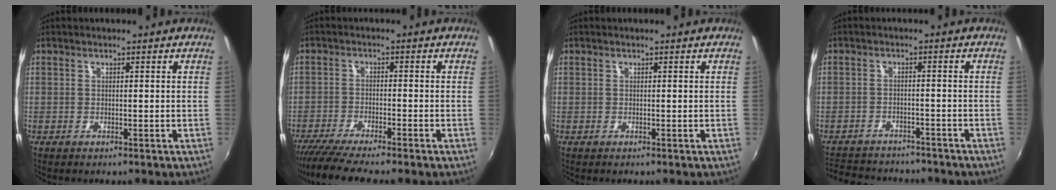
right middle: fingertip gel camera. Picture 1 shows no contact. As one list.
[{"total": 8.2, "force": [-7.2, -0.1, 4.1], "torque": [-0.097, -0.028, -0.124]}, {"total": 0.0}, {"total": 13.0, "force": [-11.3, 4.7, 4.6], "torque": [-0.110, -0.005, -0.161]}]